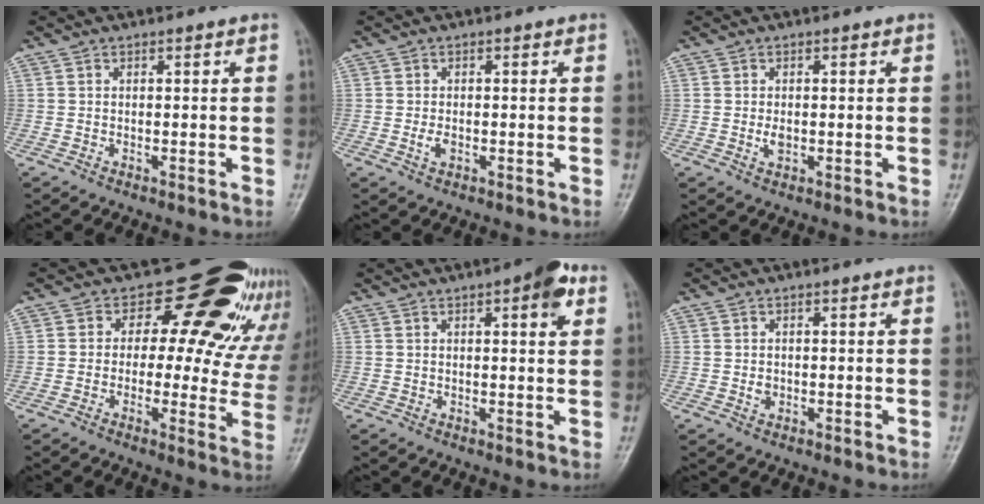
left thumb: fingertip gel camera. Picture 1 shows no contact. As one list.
[{"total": 2.2, "force": [-0.4, 1.4, 1.6], "torque": [-0.026, 0.000, -0.009]}, {"total": 2.3, "force": [-0.1, 1.5, 1.7], "torque": [-0.025, -0.002, -0.003]}, {"total": 18.4, "force": [11.7, 9.2, 10.7], "torque": [-0.087, -0.040, 0.128]}, {"total": 5.6, "force": [2.5, 1.9, 4.7], "torque": [-0.050, -0.003, 0.024]}, {"total": 1.6, "force": [-0.2, 1.4, 0.8], "torque": [-0.006, 0.002, -0.003]}]